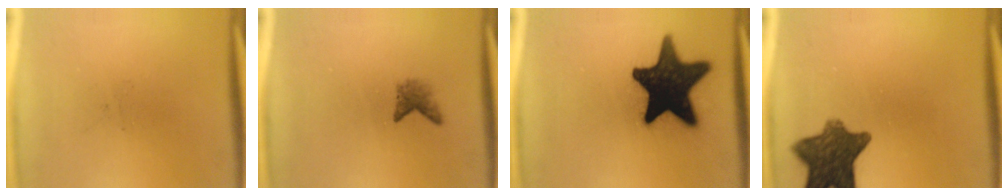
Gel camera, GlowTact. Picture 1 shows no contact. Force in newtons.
{"total": 1.8}
{"total": 19.4}
{"total": 10.1}